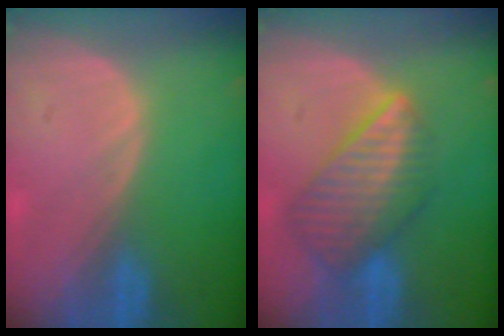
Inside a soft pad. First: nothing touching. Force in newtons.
{"total": 8.3, "press": 7.5, "slide": 3.6}